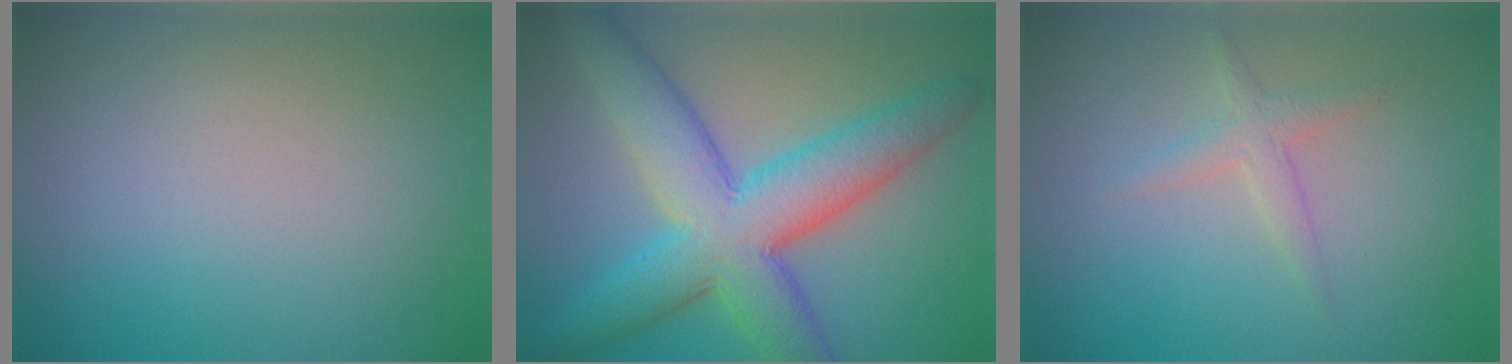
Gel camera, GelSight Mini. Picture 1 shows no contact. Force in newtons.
{"total": 9.6, "press": 9.6, "slide": 0.4}
{"total": 1.6, "press": 1.6, "slide": 0.1}